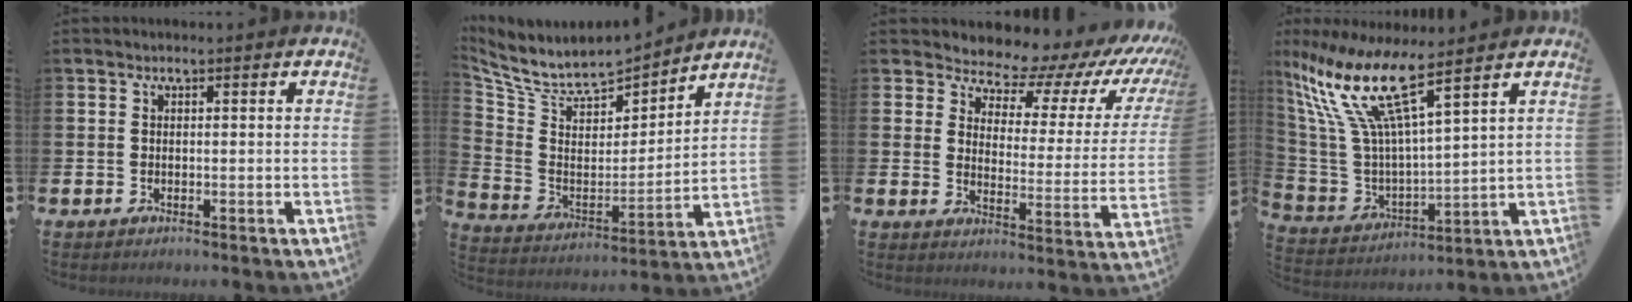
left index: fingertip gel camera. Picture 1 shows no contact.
{"total": 7.8, "force": [7.2, 2.4, 2.0], "torque": [-0.077, -0.057, 0.121]}
{"total": 6.8, "force": [6.0, 2.8, 1.6], "torque": [-0.040, -0.061, 0.094]}
{"total": 12.1, "force": [8.5, 2.4, 8.3], "torque": [-0.196, -0.052, 0.143]}